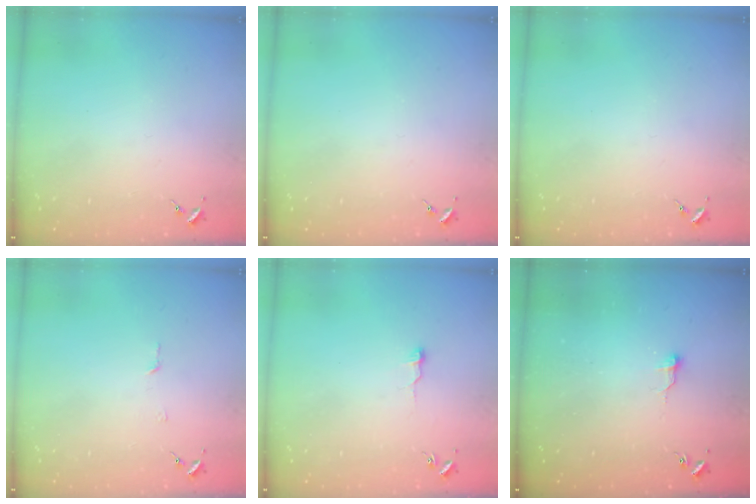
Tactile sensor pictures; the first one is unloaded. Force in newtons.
{"total": 0.0}
{"total": 0.0}
{"total": 3.0, "press": 3.0, "slide": 0.2}
{"total": 5.1, "press": 5.1, "slide": 0.6}
{"total": 6.4, "press": 6.4, "slide": 0.5}